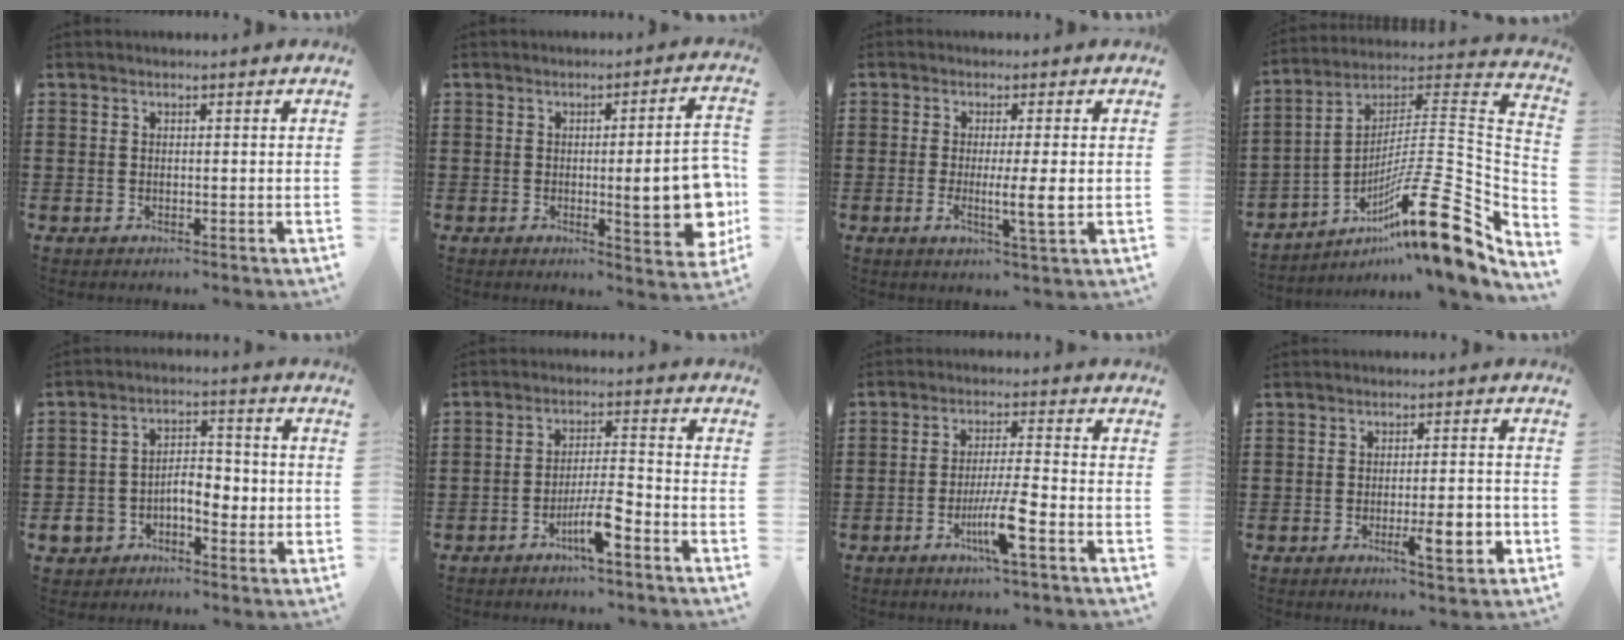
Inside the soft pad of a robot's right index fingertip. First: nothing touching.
{"total": 10.8, "force": [-1.3, 2.5, 10.5], "torque": [-0.136, -0.014, -0.018]}
{"total": 5.2, "force": [-0.5, 0.2, 5.2], "torque": [-0.090, -0.011, -0.011]}
{"total": 17.9, "force": [-8.3, 2.9, 15.5], "torque": [-0.232, -0.006, -0.145]}
{"total": 6.1, "force": [-2.1, 4.4, 3.7], "torque": [-0.071, 0.008, -0.044]}
{"total": 6.1, "force": [-3.5, 0.7, 4.9], "torque": [-0.100, -0.005, -0.067]}
{"total": 7.3, "force": [-3.2, 0.4, 6.6], "torque": [-0.132, -0.015, -0.061]}
{"total": 7.0, "force": [-2.5, 1.7, 6.3], "torque": [-0.079, -0.009, -0.038]}